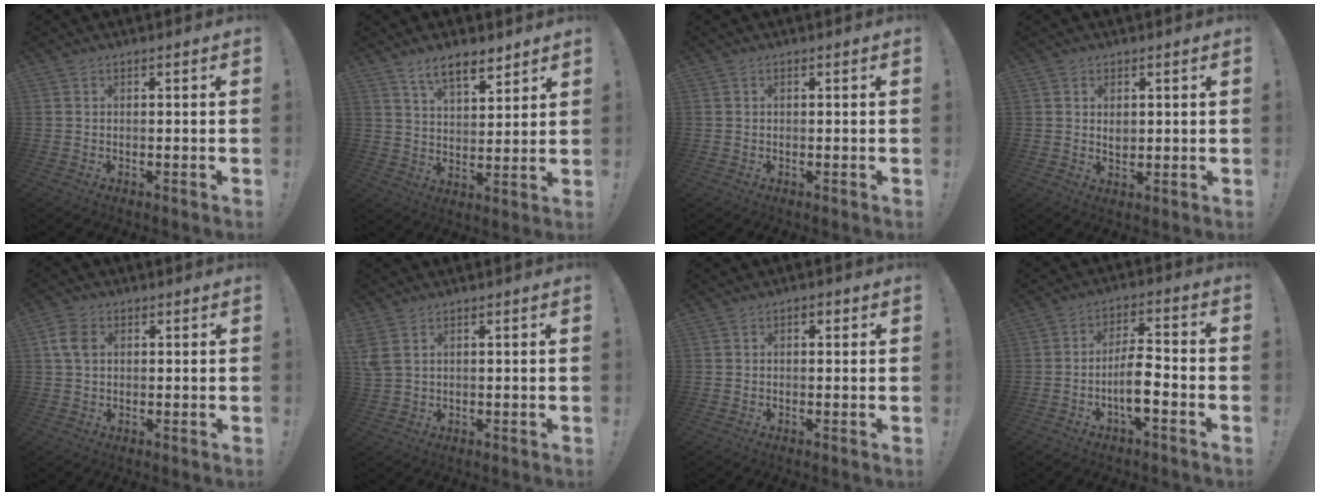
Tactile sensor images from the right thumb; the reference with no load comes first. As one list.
[{"total": 9.2, "force": [6.7, 3.4, 5.2], "torque": [-0.078, -0.039, 0.122]}, {"total": 0.0}, {"total": 3.0, "force": [0.9, 2.4, 1.5], "torque": [-0.015, -0.004, 0.014]}, {"total": 6.2, "force": [1.6, 4.6, 3.8], "torque": [-0.067, 0.006, 0.032]}, {"total": 3.9, "force": [2.0, 1.9, 2.8], "torque": [-0.067, -0.003, 0.041]}, {"total": 1.2, "force": [0.2, 0.9, 0.8], "torque": [-0.008, 0.002, 0.001]}, {"total": 9.1, "force": [-3.1, 3.0, 8.0], "torque": [-0.152, 0.008, -0.058]}]